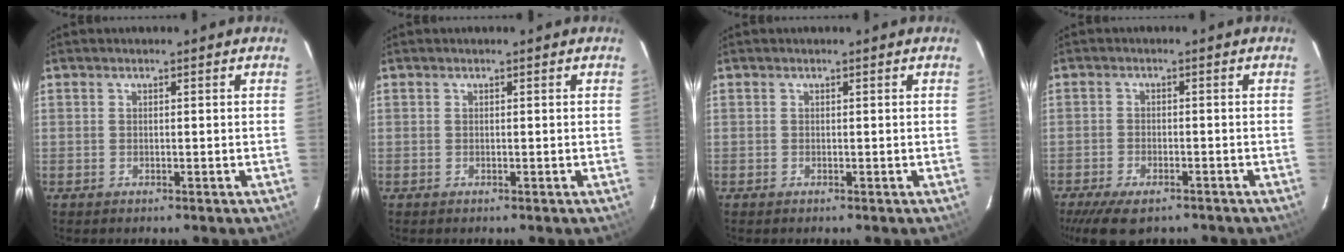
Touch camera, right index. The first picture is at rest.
{"total": 0.0}
{"total": 0.0}
{"total": 8.5, "force": [-6.4, 3.3, 4.5], "torque": [-0.107, -0.020, -0.106]}